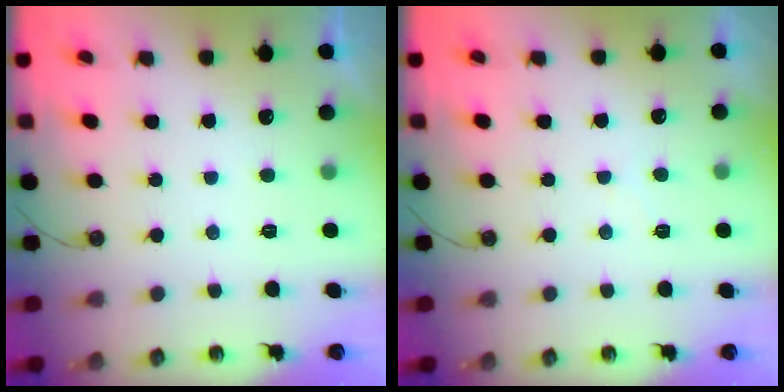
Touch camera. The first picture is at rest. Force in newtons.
{"total": 4.6, "press": 4.6, "slide": 0.7}